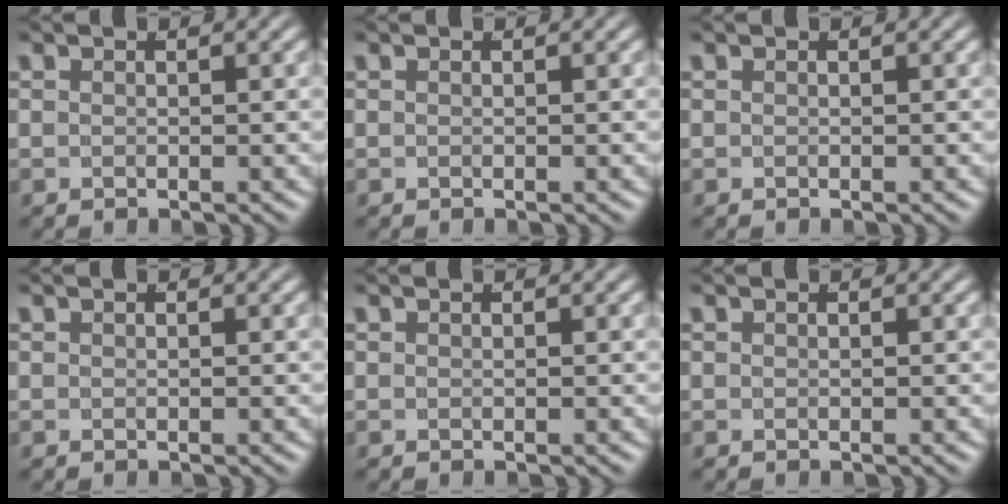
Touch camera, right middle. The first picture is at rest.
{"total": 0.0}
{"total": 0.0}
{"total": 0.0}
{"total": 0.0}
{"total": 0.0}